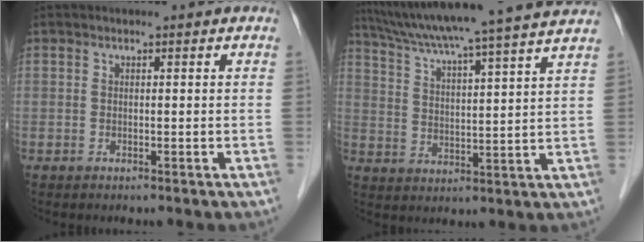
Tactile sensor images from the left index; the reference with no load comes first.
{"total": 20.6, "force": [18.1, -1.4, 9.8], "torque": [-0.170, -0.007, 0.253]}